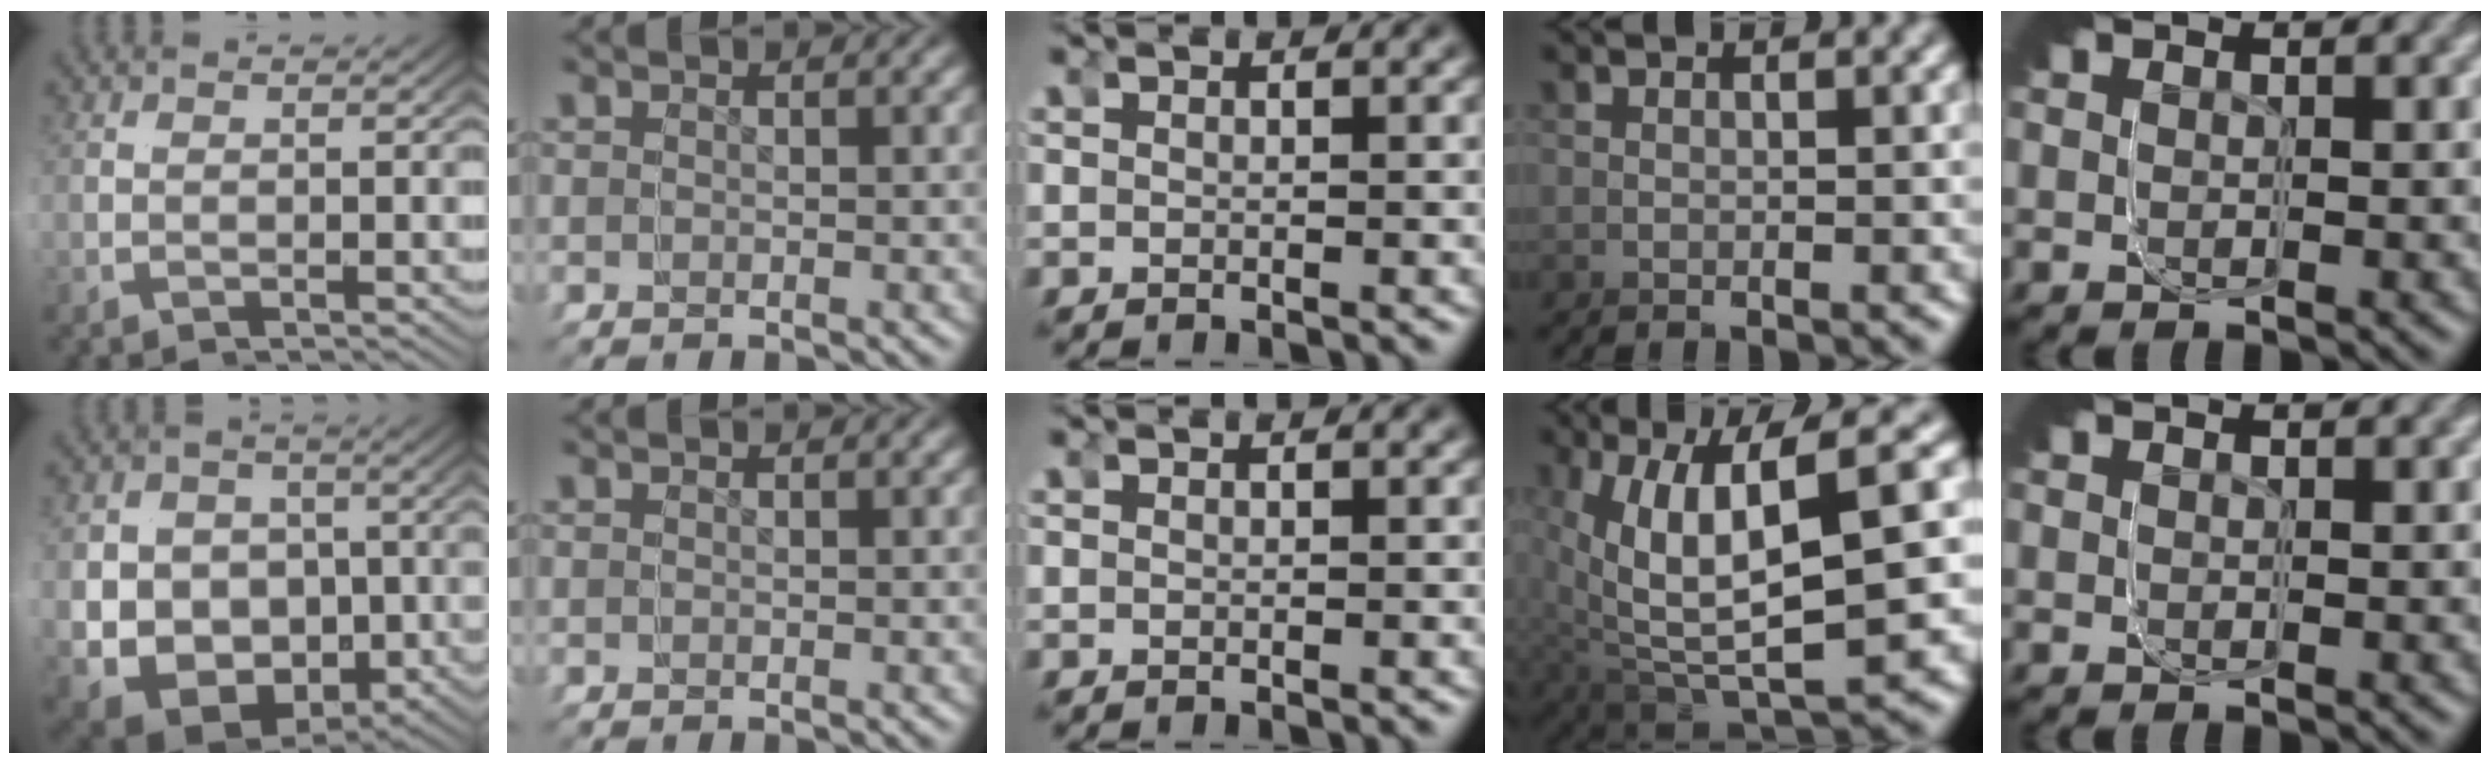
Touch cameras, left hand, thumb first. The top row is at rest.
{"thumb": {"total": 16.5, "force": [-1.1, 13.2, 9.8], "torque": [-0.174, -0.027, -0.029]}, "ring": {"total": 7.3, "force": [-0.1, 2.8, 6.8], "torque": [-0.155, -0.002, 0.004]}}